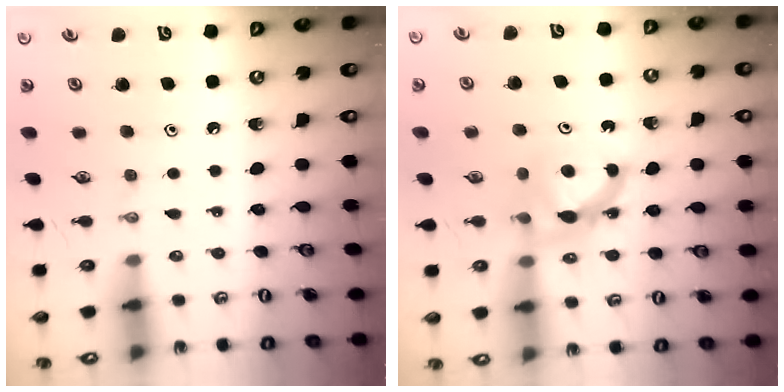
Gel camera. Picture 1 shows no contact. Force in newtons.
{"total": 7.3, "press": 7.3, "slide": 0.3}